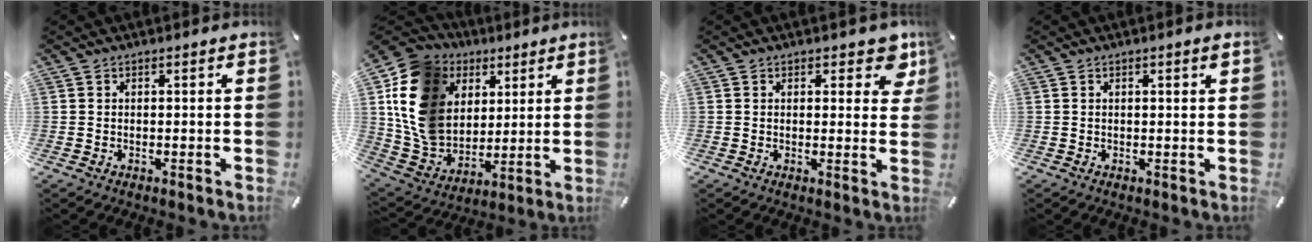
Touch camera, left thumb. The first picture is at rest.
{"total": 16.7, "force": [4.3, 14.3, 7.4], "torque": [-0.177, -0.016, 0.086]}
{"total": 6.0, "force": [3.3, 3.3, 3.8], "torque": [-0.026, -0.016, 0.049]}
{"total": 1.2, "force": [0.5, 0.2, 1.1], "torque": [-0.022, 0.001, 0.007]}